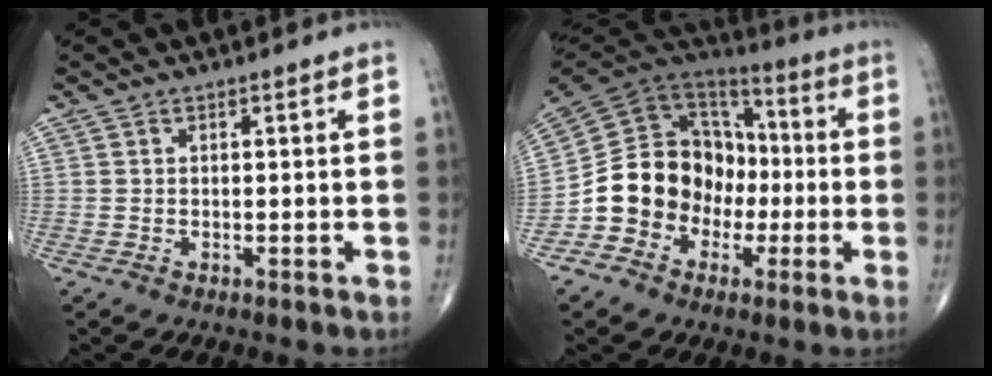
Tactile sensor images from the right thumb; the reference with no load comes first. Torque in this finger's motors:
{"motor_torque": [1.88, 2.02, 0.89, -1.04, 0.15]}